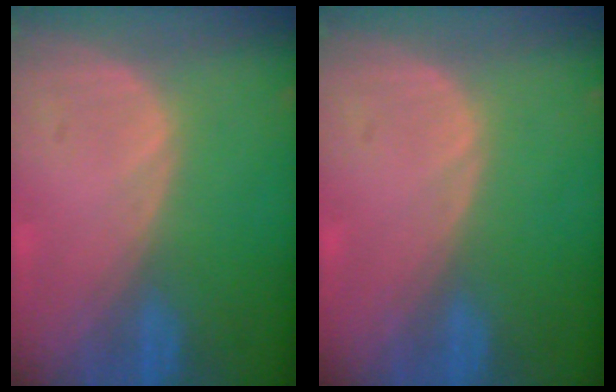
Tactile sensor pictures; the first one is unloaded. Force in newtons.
{"total": 0.0}